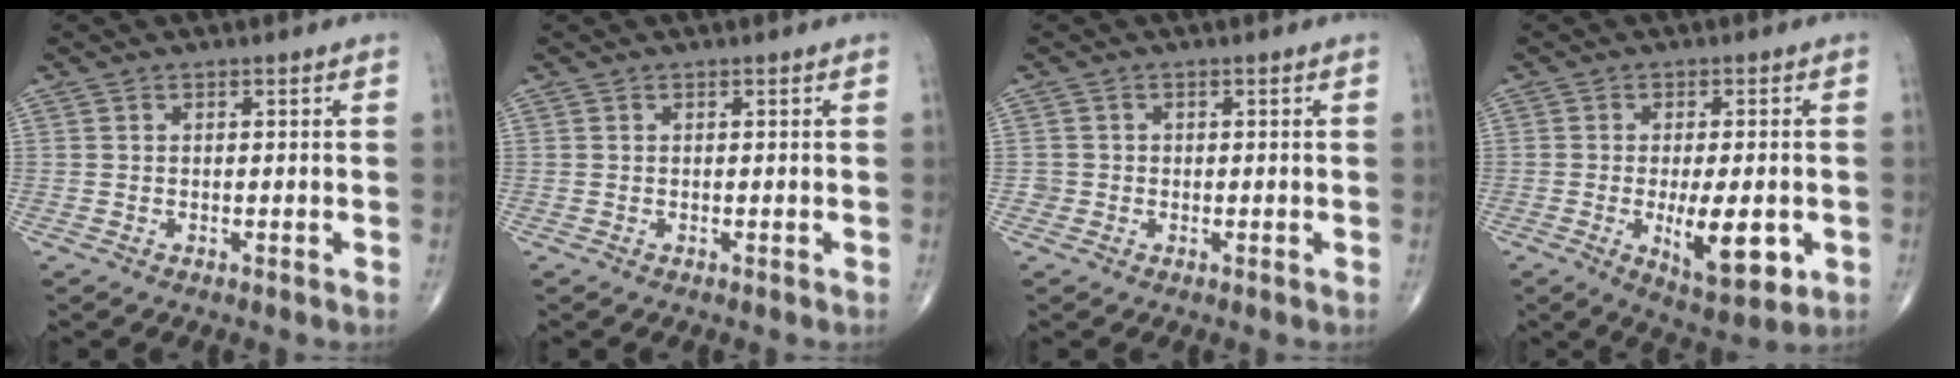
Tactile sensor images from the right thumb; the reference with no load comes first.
{"total": 0.0}
{"total": 1.3, "force": [-0.3, 1.3, -0.1], "torque": [0.012, 0.007, -0.010]}
{"total": 11.2, "force": [-2.5, 4.2, 10.0], "torque": [-0.142, -0.017, -0.030]}